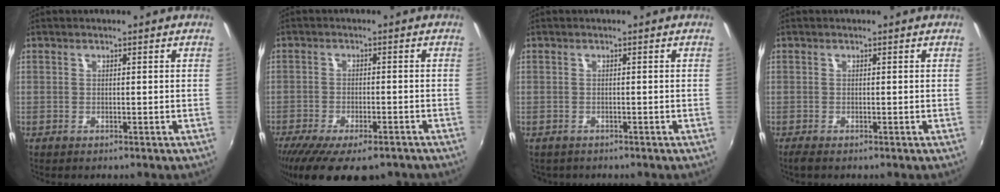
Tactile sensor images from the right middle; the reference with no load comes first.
{"total": 13.9, "force": [-10.5, 4.5, 8.0], "torque": [-0.168, -0.049, -0.163]}
{"total": 1.5, "force": [-1.1, 0.9, 0.3], "torque": [-0.012, -0.005, -0.015]}
{"total": 1.1, "force": [-0.8, 0.2, 0.7], "torque": [-0.016, -0.005, -0.015]}